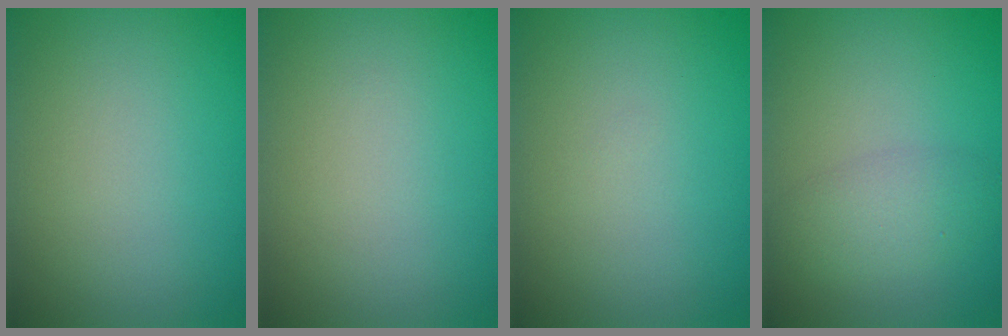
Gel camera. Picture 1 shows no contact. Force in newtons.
{"total": 0.0}
{"total": 0.0}
{"total": 2.5, "press": 2.5, "slide": 0.0}